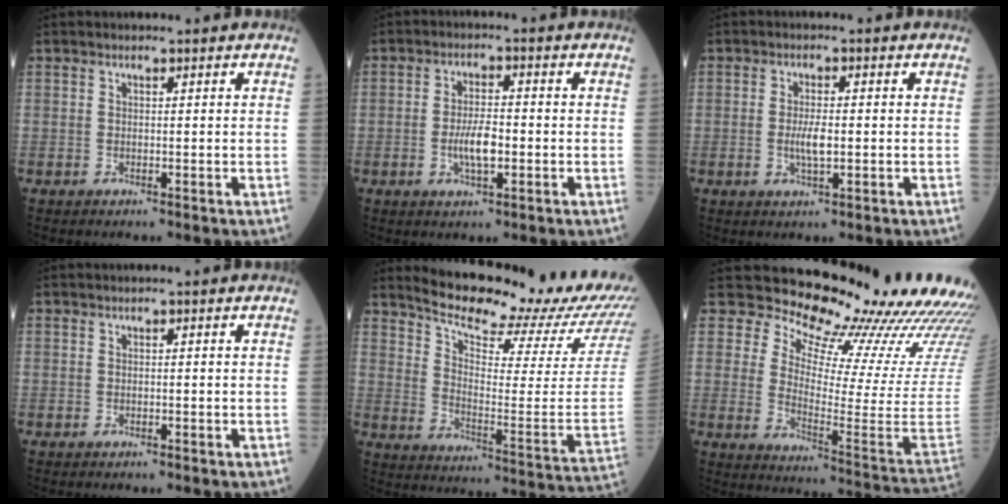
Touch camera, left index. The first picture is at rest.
{"total": 4.9, "force": [-1.3, 1.5, 4.5], "torque": [-0.089, -0.003, -0.025]}
{"total": 3.3, "force": [-0.6, 0.7, 3.2], "torque": [-0.066, -0.006, -0.011]}
{"total": 0.0}
{"total": 22.0, "force": [20.7, 0.9, 7.2], "torque": [-0.126, -0.101, 0.269]}
{"total": 20.4, "force": [18.7, 0.9, 8.1], "torque": [-0.141, -0.122, 0.234]}